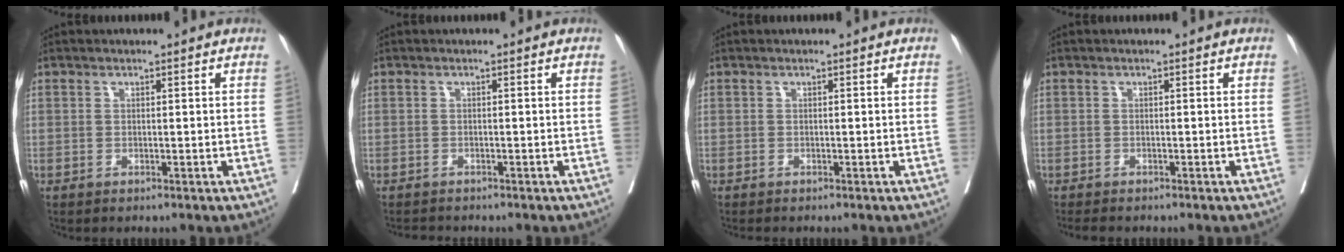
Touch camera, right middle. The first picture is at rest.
{"total": 1.7, "force": [-1.6, 0.4, 0.2], "torque": [-0.005, -0.007, -0.025]}
{"total": 0.7, "force": [-0.7, 0.1, 0.2], "torque": [-0.007, -0.002, -0.011]}
{"total": 2.6, "force": [-2.3, 0.7, 1.1], "torque": [-0.019, -0.007, -0.033]}